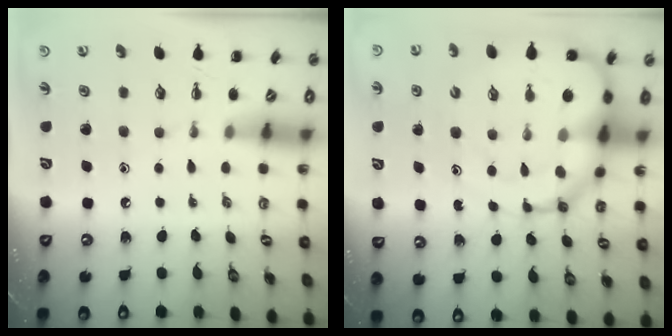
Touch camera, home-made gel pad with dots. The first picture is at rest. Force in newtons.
{"total": 18.5, "press": 18.0, "slide": 4.6}